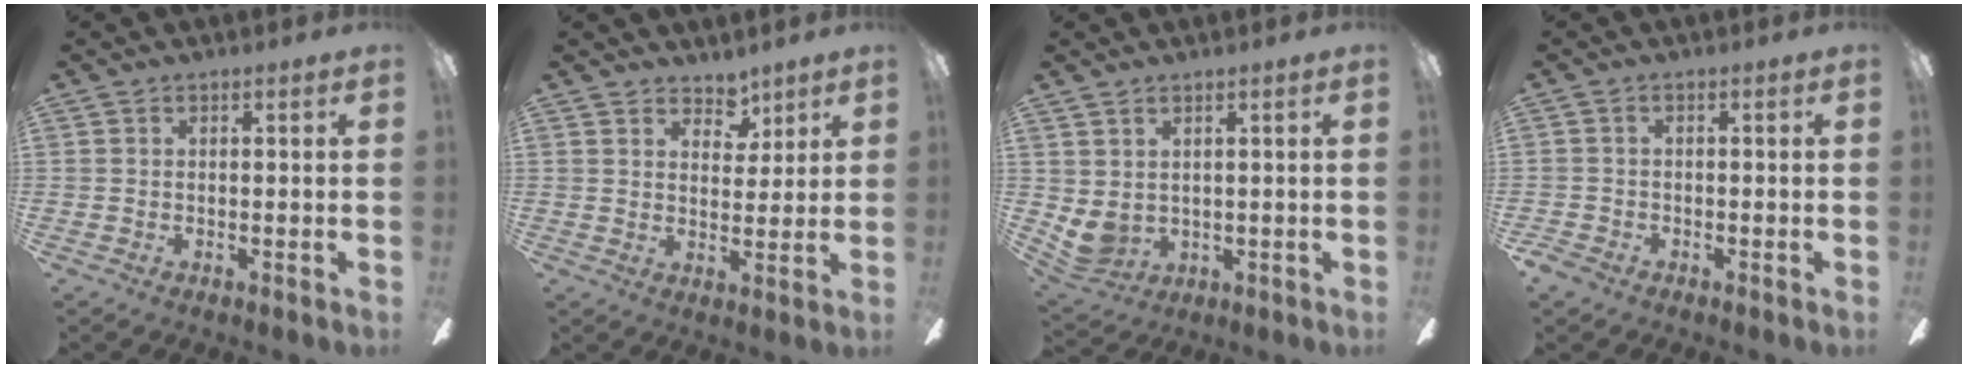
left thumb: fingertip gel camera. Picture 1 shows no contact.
{"total": 5.5, "force": [4.3, 3.1, 1.2], "torque": [-0.008, -0.024, 0.076]}
{"total": 4.5, "force": [1.8, 3.4, 2.2], "torque": [-0.069, -0.014, 0.033]}
{"total": 2.0, "force": [-1.4, 1.3, 0.7], "torque": [-0.018, 0.006, -0.028]}